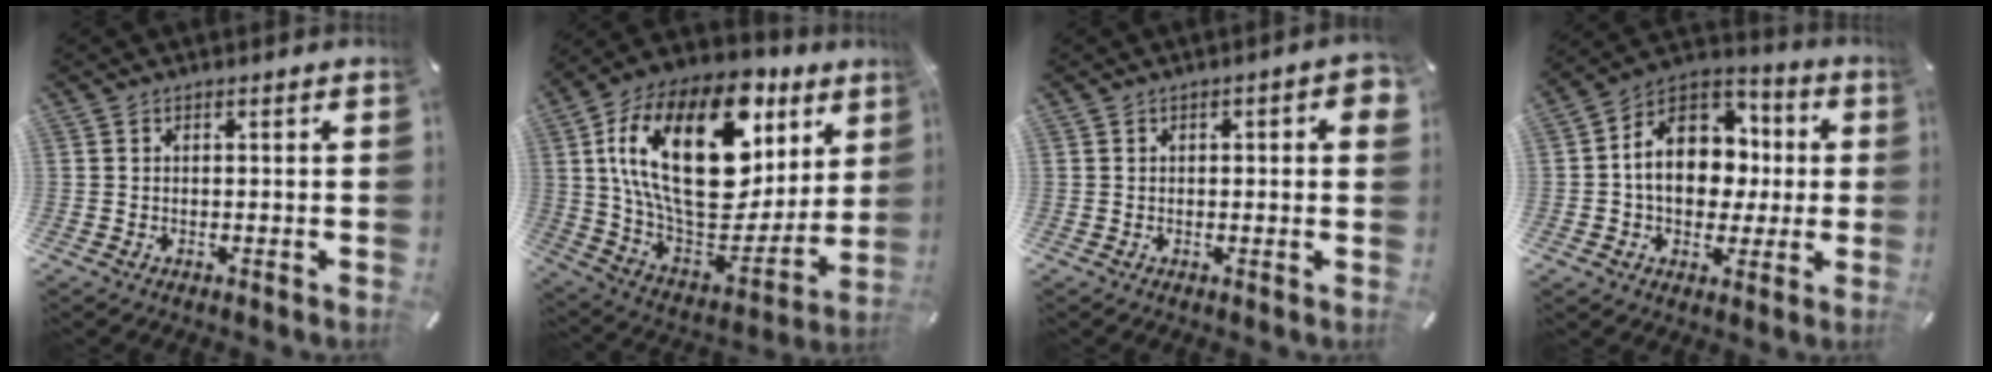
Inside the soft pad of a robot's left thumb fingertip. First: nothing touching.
{"total": 30.4, "force": [10.2, 17.1, 23.0], "torque": [-0.447, -0.059, 0.176]}
{"total": 2.7, "force": [0.2, 1.0, 2.4], "torque": [-0.029, 0.000, -0.001]}
{"total": 14.6, "force": [0.0, 11.9, 8.5], "torque": [-0.153, -0.002, 0.002]}